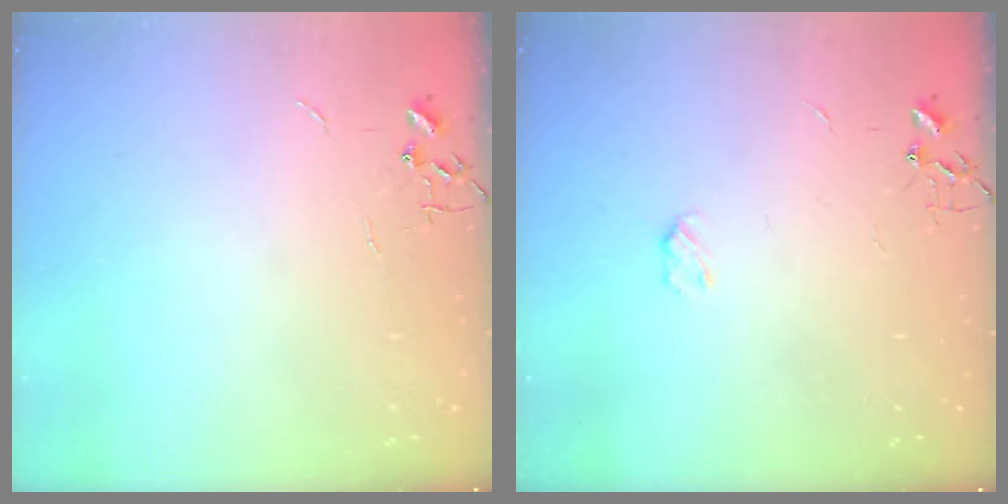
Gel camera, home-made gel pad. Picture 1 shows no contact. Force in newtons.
{"total": 3.1, "press": 3.1, "slide": 0.5}